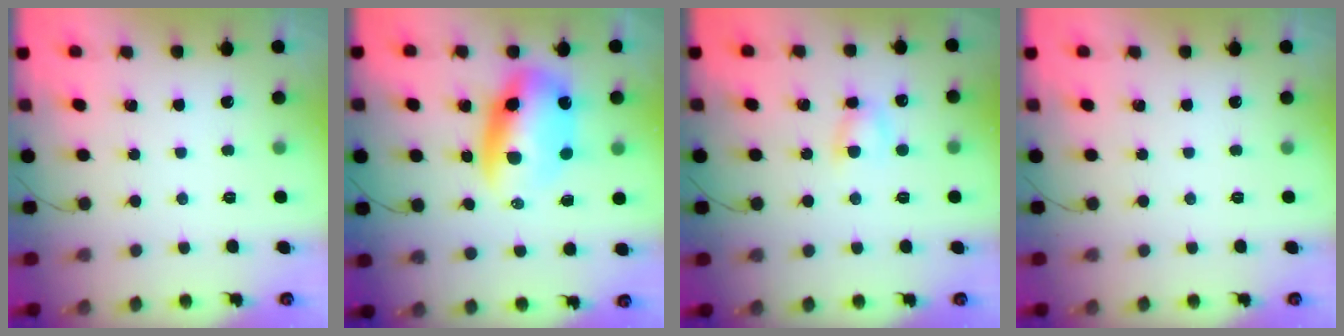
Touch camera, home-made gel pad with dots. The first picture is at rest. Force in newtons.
{"total": 12.3, "press": 11.9, "slide": 3.0}
{"total": 4.6, "press": 4.4, "slide": 1.4}
{"total": 0.0}